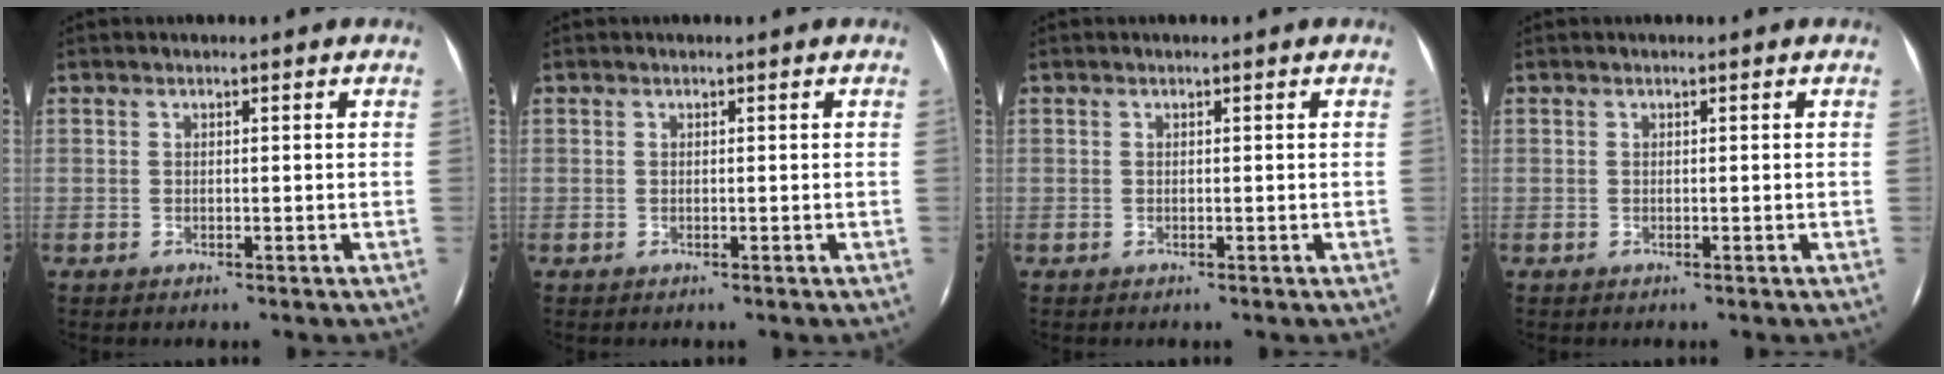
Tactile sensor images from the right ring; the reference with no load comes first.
{"total": 0.0}
{"total": 0.0}
{"total": 0.0}